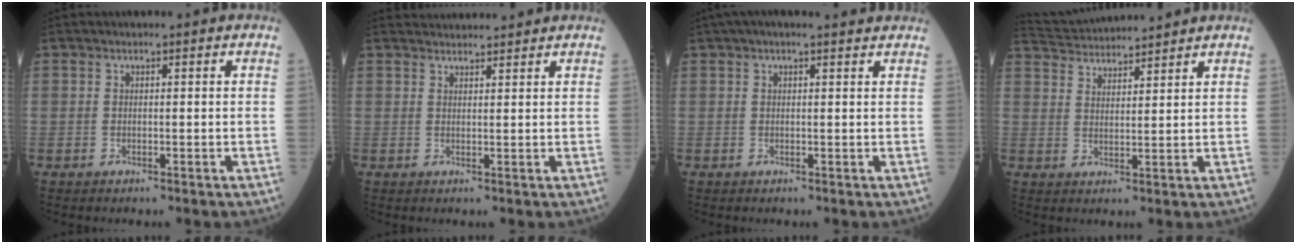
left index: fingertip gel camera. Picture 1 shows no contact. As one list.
[{"total": 4.1, "force": [4.1, 0.3, 0.4], "torque": [-0.010, 0.027, 0.061]}, {"total": 5.1, "force": [4.4, 0.4, 2.5], "torque": [-0.041, 0.031, 0.053]}, {"total": 8.4, "force": [8.2, -0.2, 1.4], "torque": [-0.040, 0.027, 0.141]}]